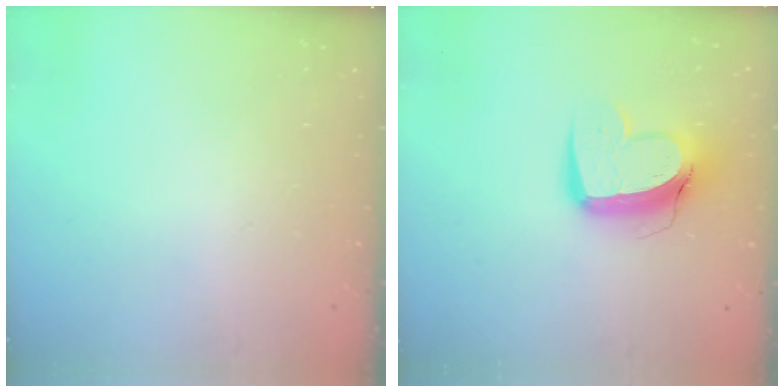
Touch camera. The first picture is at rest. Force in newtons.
{"total": 12.3, "press": 12.2, "slide": 1.3}